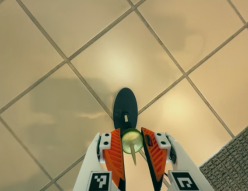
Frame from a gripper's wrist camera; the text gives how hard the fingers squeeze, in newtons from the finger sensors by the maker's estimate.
{"total": 8.1, "left": 8.5, "right": 7.8}